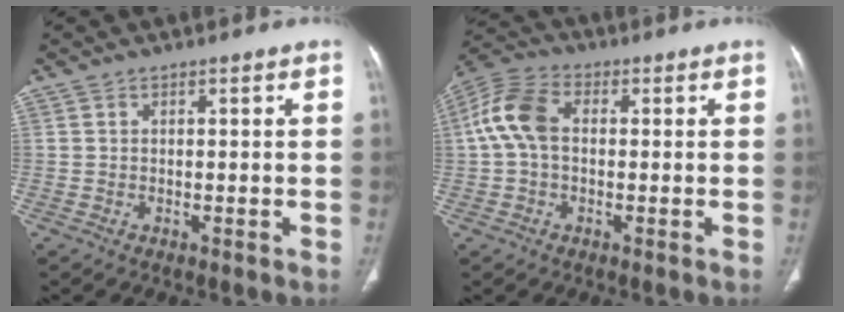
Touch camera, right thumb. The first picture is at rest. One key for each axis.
{"total": 9.3, "fx": 0.5, "fy": 6.1, "fz": 7.0, "tx": -0.152, "ty": 0.029, "tz": 0.003}